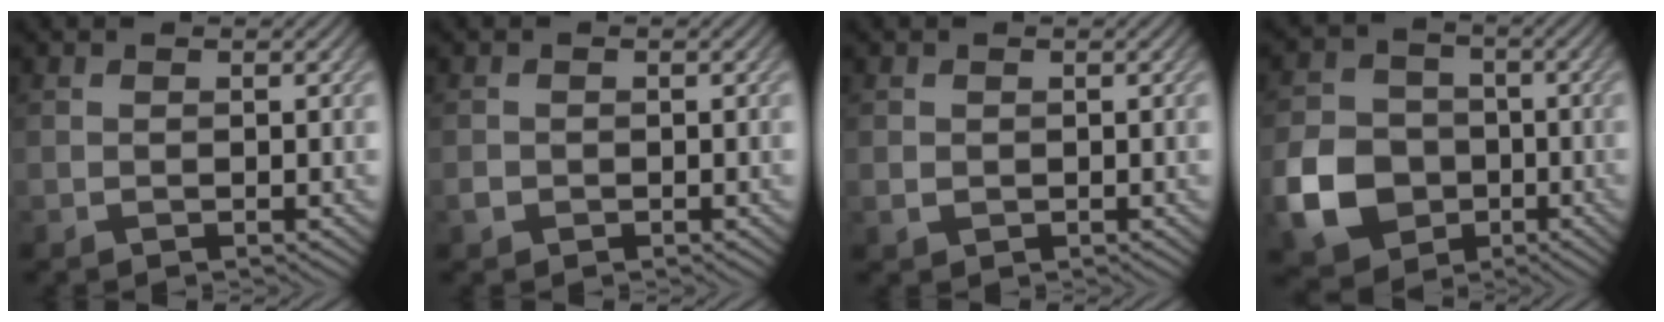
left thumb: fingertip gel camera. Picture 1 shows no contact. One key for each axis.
{"total": 0.8, "fx": -0.4, "fy": 0.6, "fz": 0.2, "tx": -0.006, "ty": -0.003, "tz": -0.009}
{"total": 0.9, "fx": 0.1, "fy": 0.9, "fz": 0.3, "tx": -0.010, "ty": -0.005, "tz": 0.004}
{"total": 9.4, "fx": -3.2, "fy": 7.6, "fz": 4.6, "tx": -0.118, "ty": -0.017, "tz": -0.073}